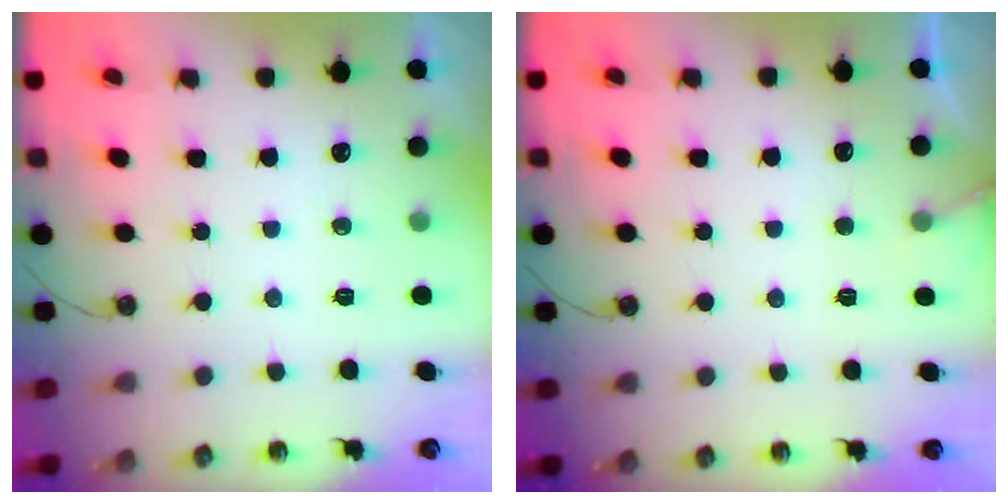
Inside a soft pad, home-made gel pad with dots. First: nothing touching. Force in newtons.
{"total": 4.8, "press": 4.8, "slide": 0.3}